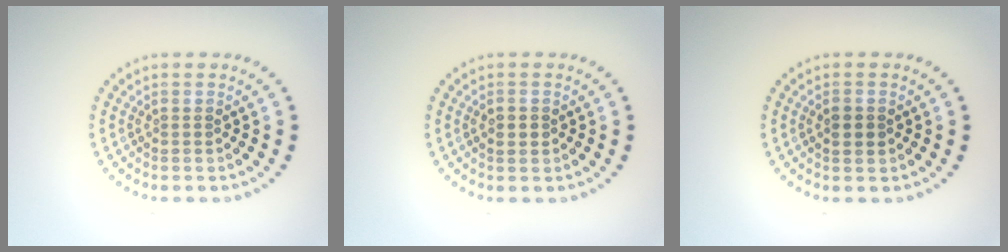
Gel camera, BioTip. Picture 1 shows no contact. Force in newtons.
{"total": 1.0, "press": 1.0, "slide": 0.1}
{"total": 2.0, "press": 2.0, "slide": 0.0}